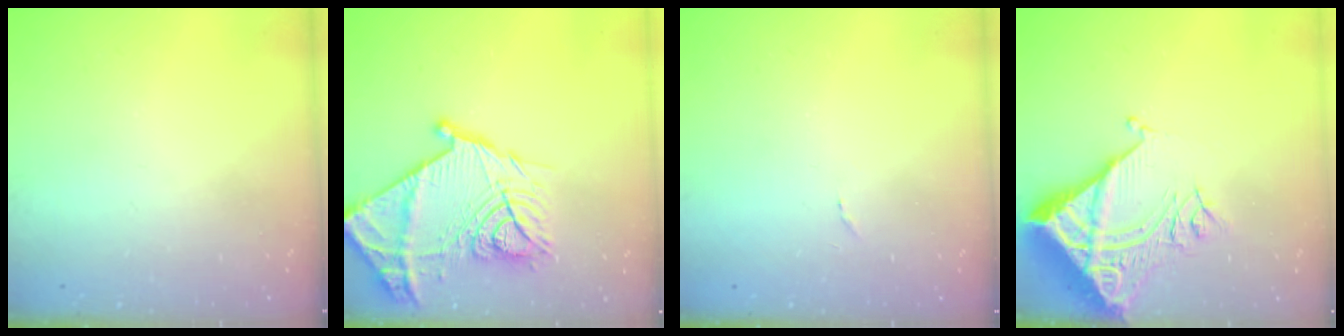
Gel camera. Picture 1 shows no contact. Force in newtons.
{"total": 22.8, "press": 22.7, "slide": 1.7}
{"total": 5.0, "press": 5.0, "slide": 0.3}
{"total": 9.6, "press": 9.5, "slide": 1.1}